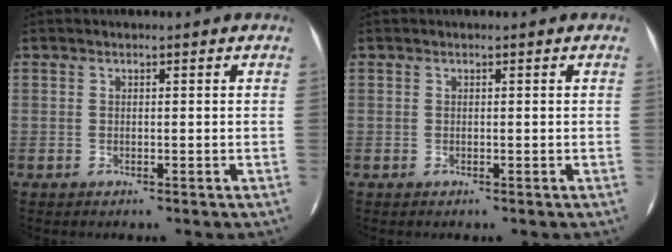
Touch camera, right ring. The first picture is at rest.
{"total": 0.0}